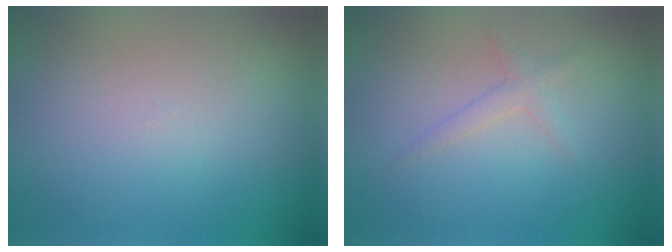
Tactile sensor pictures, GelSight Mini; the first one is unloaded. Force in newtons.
{"total": 1.4, "press": 1.4, "slide": 0.1}